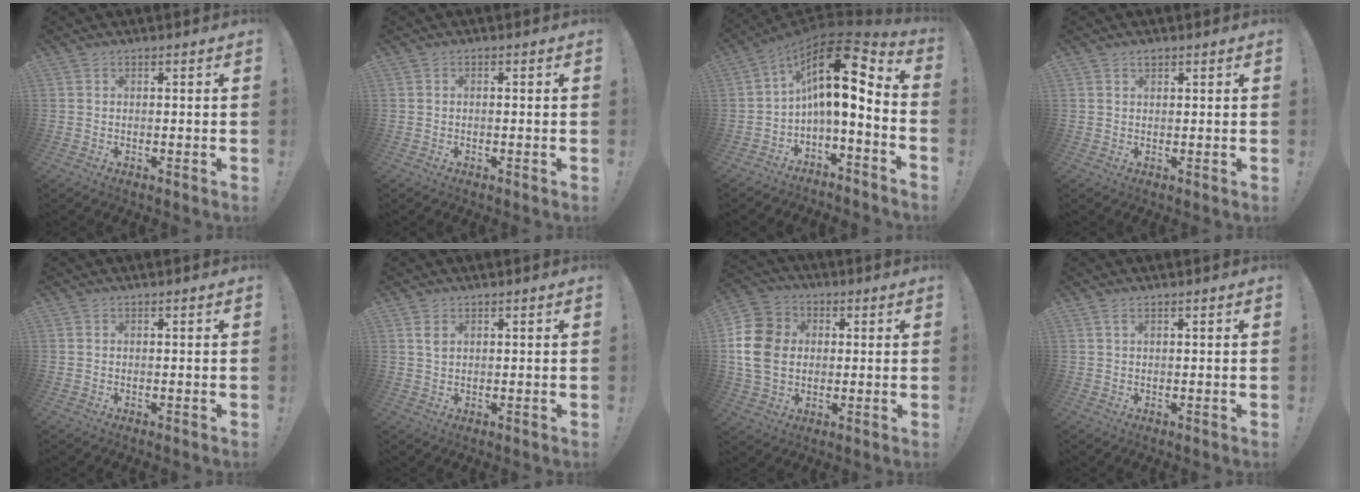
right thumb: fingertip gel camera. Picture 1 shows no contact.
{"total": 0.6, "force": [-0.3, 0.0, 0.4], "torque": [-0.009, 0.000, -0.006]}
{"total": 15.6, "force": [4.1, 5.4, 14.1], "torque": [-0.236, -0.029, 0.067]}
{"total": 1.0, "force": [0.8, 0.4, 0.4], "torque": [-0.008, -0.001, 0.015]}
{"total": 0.0}
{"total": 2.2, "force": [1.1, 1.2, 1.6], "torque": [-0.018, -0.004, 0.016]}
{"total": 14.8, "force": [1.1, 12.2, 8.3], "torque": [-0.153, 0.008, 0.025]}
{"total": 1.5, "force": [0.7, 0.3, 1.2], "torque": [-0.030, 0.003, 0.014]}